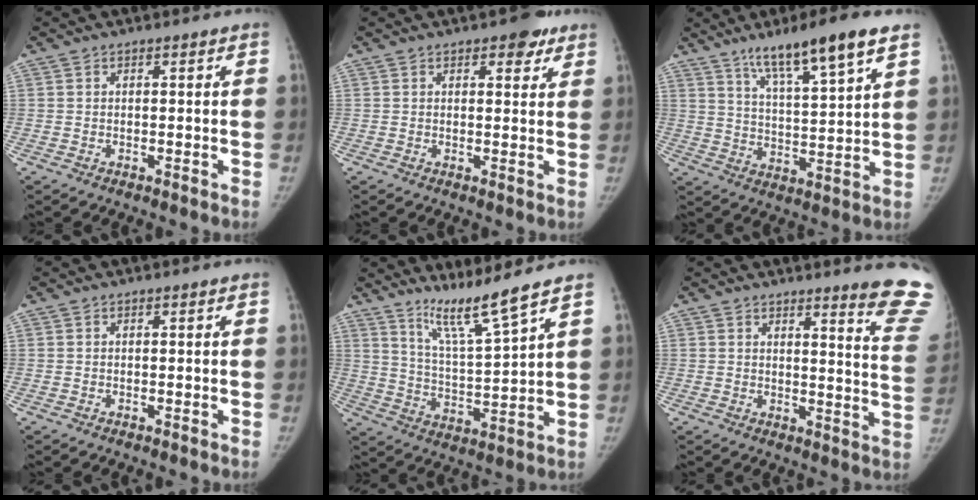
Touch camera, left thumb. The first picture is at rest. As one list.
[{"total": 4.2, "force": [2.6, 2.2, 2.5], "torque": [-0.006, -0.009, 0.031]}, {"total": 14.1, "force": [9.2, 1.8, 10.5], "torque": [-0.171, -0.042, 0.159]}, {"total": 0.0}, {"total": 9.4, "force": [7.4, -1.2, 5.5], "torque": [-0.096, -0.068, 0.145]}, {"total": 12.4, "force": [10.5, 0.1, 6.5], "torque": [-0.054, -0.111, 0.107]}]